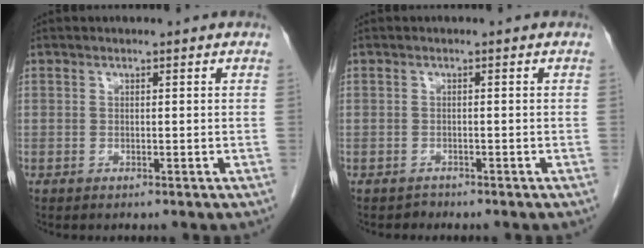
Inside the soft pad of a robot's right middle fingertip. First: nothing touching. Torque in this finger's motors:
{"motor_torque": [-0.43, -0.02, 0.01, -0.02]}